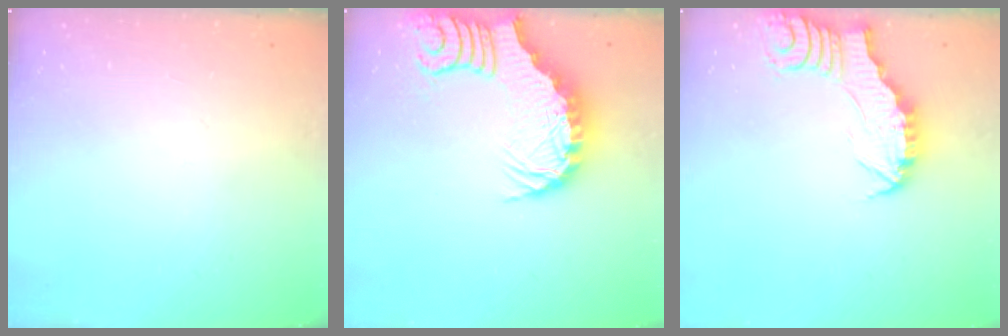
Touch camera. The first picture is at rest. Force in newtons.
{"total": 3.7, "press": 3.6, "slide": 0.7}
{"total": 2.6, "press": 2.6, "slide": 0.2}